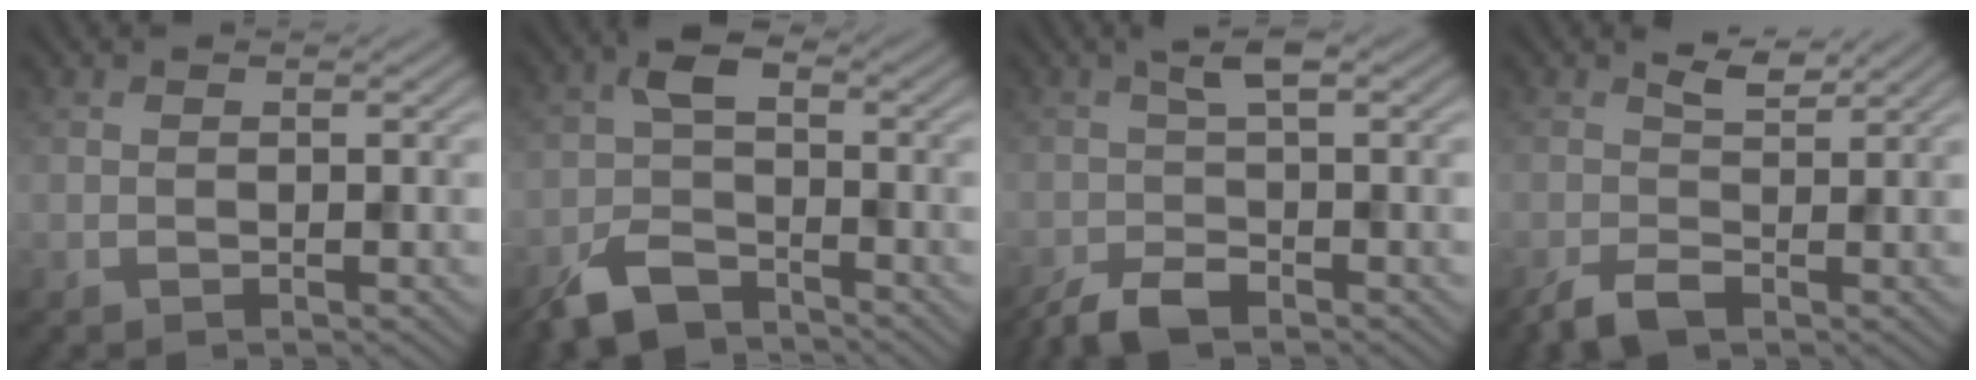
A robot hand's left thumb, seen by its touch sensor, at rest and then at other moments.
{"total": 7.0, "force": [-4.7, 3.3, 4.0], "torque": [-0.074, 0.000, -0.101]}
{"total": 4.3, "force": [-2.3, 1.3, 3.4], "torque": [-0.068, -0.002, -0.054]}
{"total": 3.3, "force": [-0.4, 1.7, 2.8], "torque": [-0.065, -0.003, -0.009]}